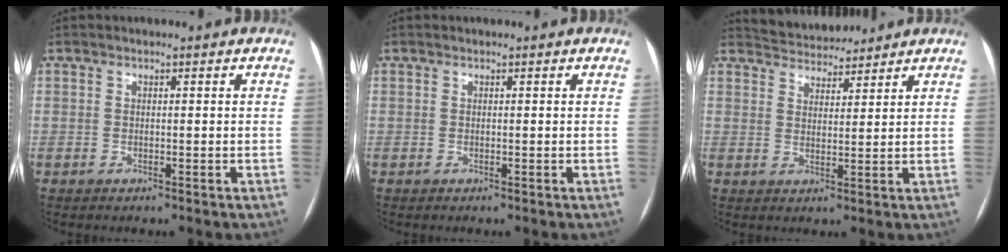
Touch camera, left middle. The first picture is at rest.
{"total": 0.0}
{"total": 6.3, "force": [6.1, 1.4, 0.7], "torque": [-0.015, 0.019, 0.096]}